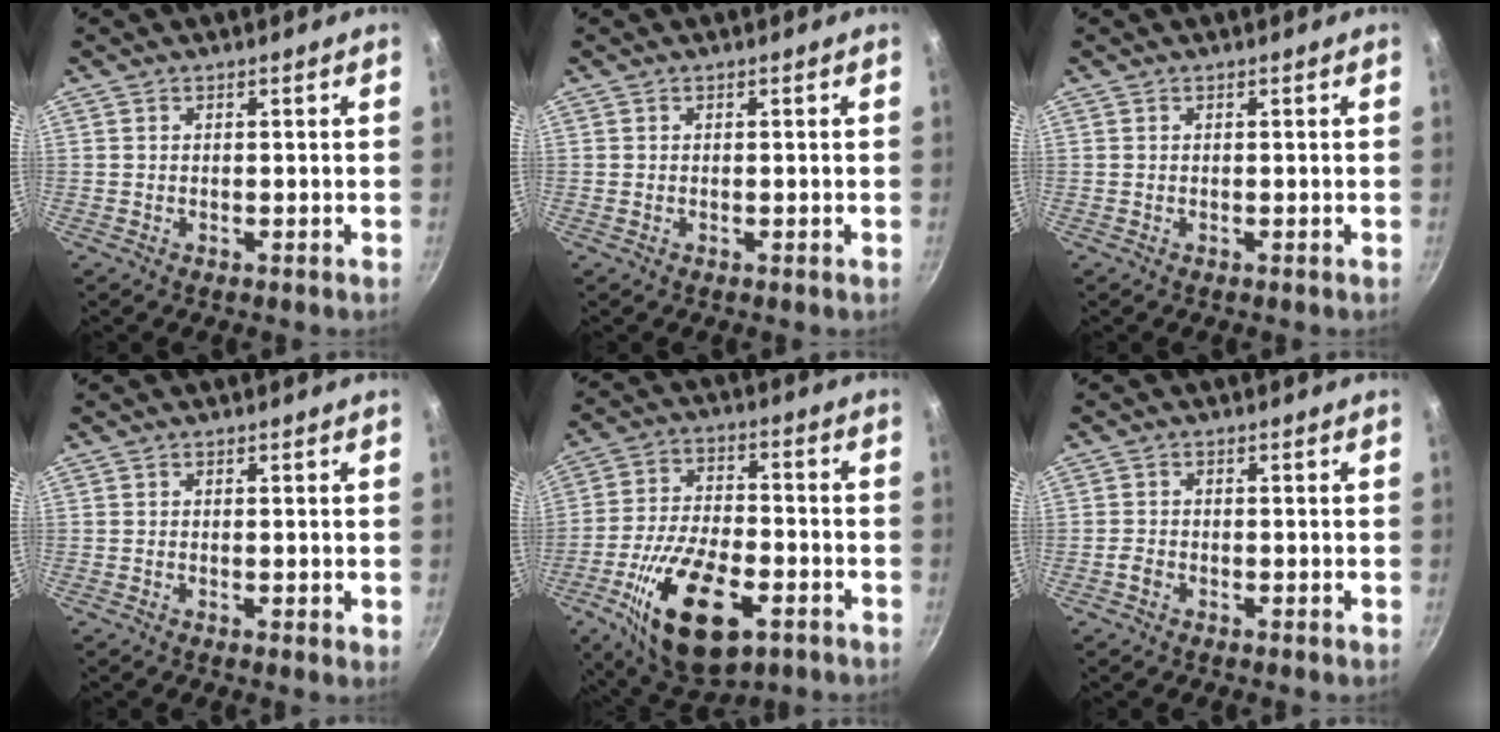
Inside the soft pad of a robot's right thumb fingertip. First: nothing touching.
{"total": 0.0}
{"total": 0.0}
{"total": 1.2, "force": [-0.1, 0.4, 1.2], "torque": [-0.016, -0.003, -0.003]}
{"total": 20.2, "force": [-8.2, 9.8, 15.6], "torque": [-0.271, 0.020, -0.138]}
{"total": 1.3, "force": [-0.9, 0.8, 0.6], "torque": [-0.018, 0.004, -0.022]}